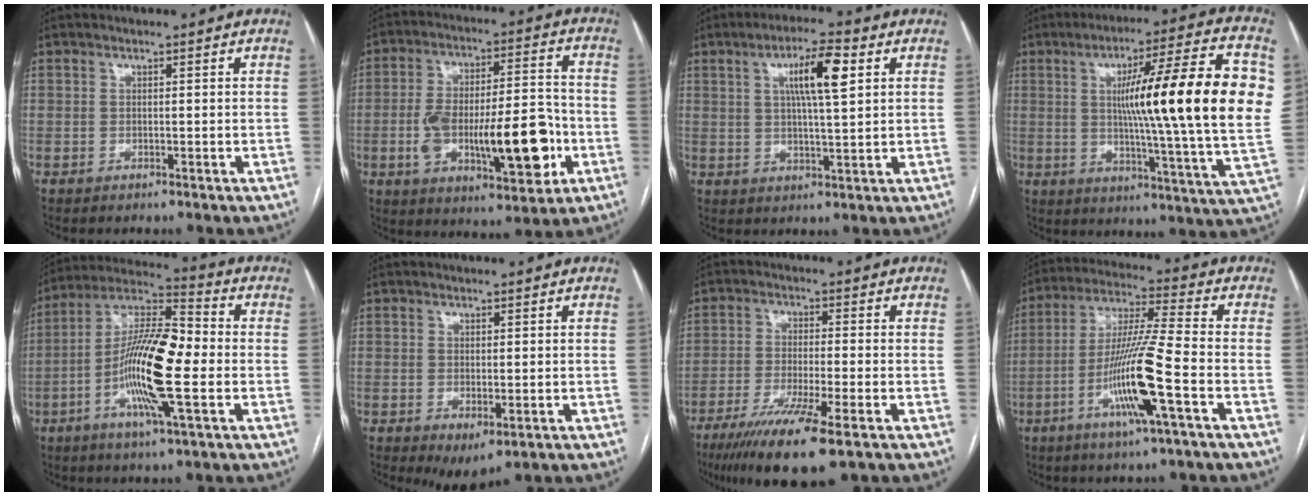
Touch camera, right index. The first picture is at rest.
{"total": 18.3, "force": [-4.6, 5.4, 16.9], "torque": [-0.278, 0.014, -0.063]}
{"total": 8.5, "force": [2.9, 1.0, 7.9], "torque": [-0.138, 0.009, 0.048]}
{"total": 24.4, "force": [4.0, -0.1, 24.1], "torque": [-0.310, 0.009, 0.046]}
{"total": 15.7, "force": [-3.1, 2.1, 15.2], "torque": [-0.290, 0.006, -0.062]}
{"total": 3.8, "force": [-1.5, 1.6, 3.1], "torque": [-0.045, -0.013, -0.009]}
{"total": 11.3, "force": [-6.7, 0.4, 9.1], "torque": [-0.158, -0.031, -0.112]}
{"total": 13.1, "force": [-4.7, -0.7, 12.2], "torque": [-0.240, -0.009, -0.094]}